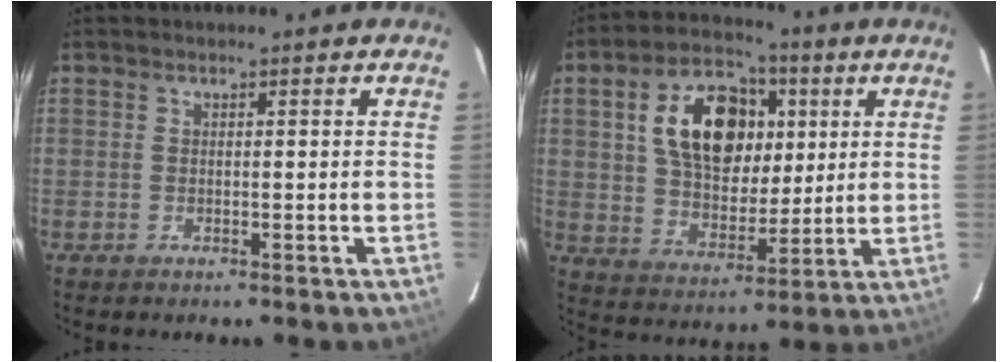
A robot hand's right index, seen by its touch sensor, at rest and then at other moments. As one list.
[{"total": 16.5, "force": [4.6, 10.4, 11.9], "torque": [-0.220, 0.029, 0.087]}]